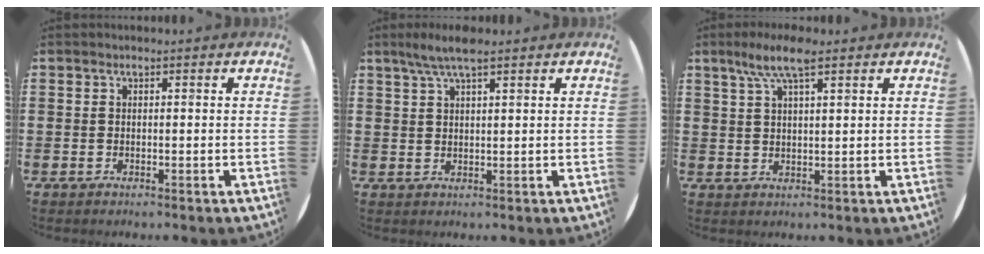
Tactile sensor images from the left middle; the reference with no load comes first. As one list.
[{"total": 4.0, "force": [2.9, 0.7, 2.7], "torque": [-0.057, 0.007, 0.050]}, {"total": 6.1, "force": [4.0, 1.5, 4.4], "torque": [-0.093, 0.008, 0.068]}]